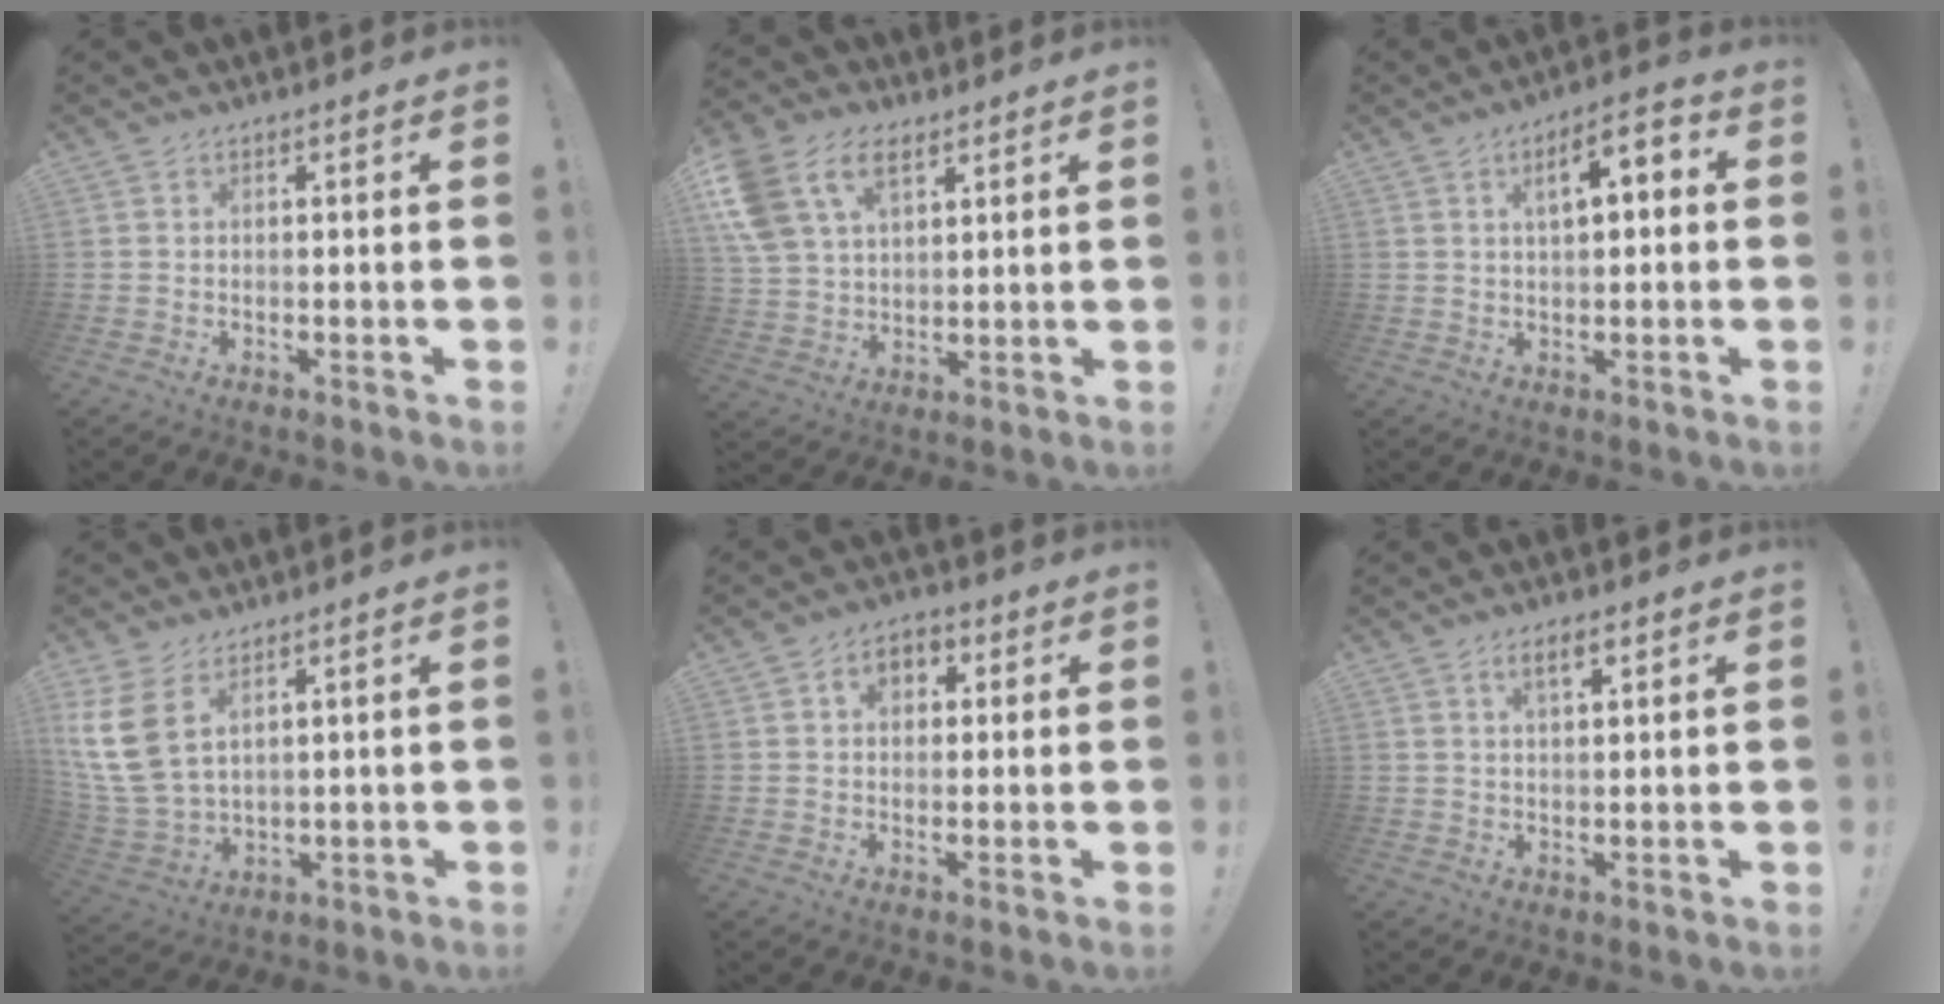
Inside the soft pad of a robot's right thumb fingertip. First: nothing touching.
{"total": 14.3, "force": [7.1, 9.1, 8.5], "torque": [-0.181, -0.019, 0.140]}
{"total": 7.4, "force": [1.5, 3.3, 6.5], "torque": [-0.097, 0.001, 0.020]}
{"total": 10.7, "force": [5.5, 5.6, 7.4], "torque": [-0.165, -0.032, 0.106]}
{"total": 6.0, "force": [1.6, 4.2, 3.9], "torque": [-0.055, 0.007, 0.026]}
{"total": 4.5, "force": [2.2, 1.7, 3.5], "torque": [-0.055, -0.002, 0.035]}